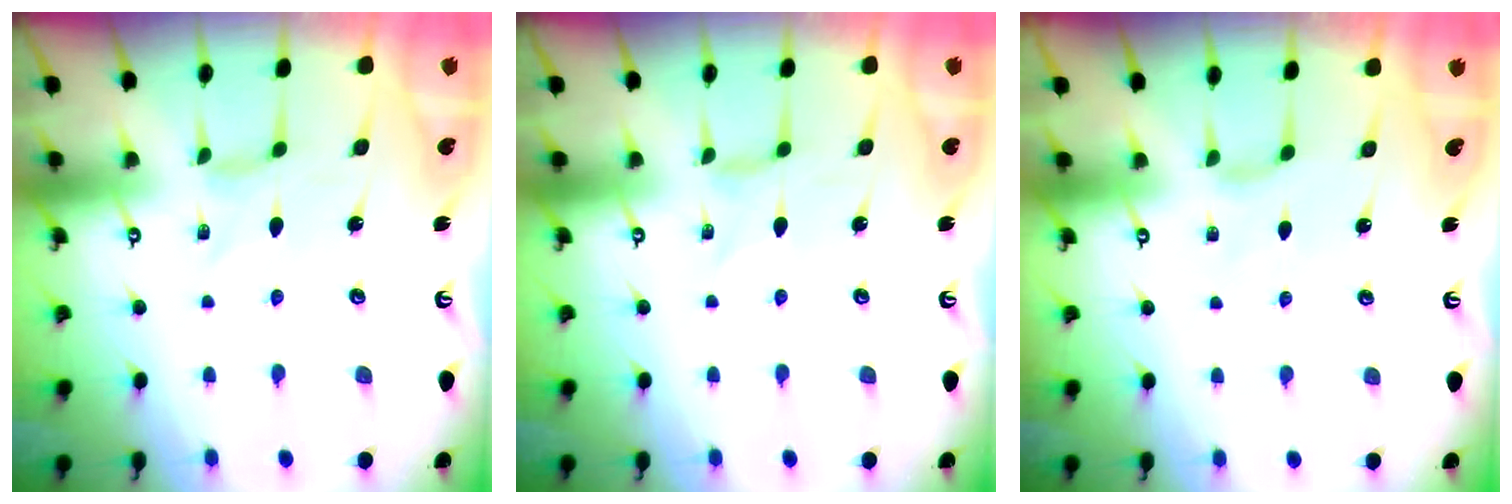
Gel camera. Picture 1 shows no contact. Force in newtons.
{"total": 0.0}
{"total": 1.8, "press": 1.7, "slide": 0.5}